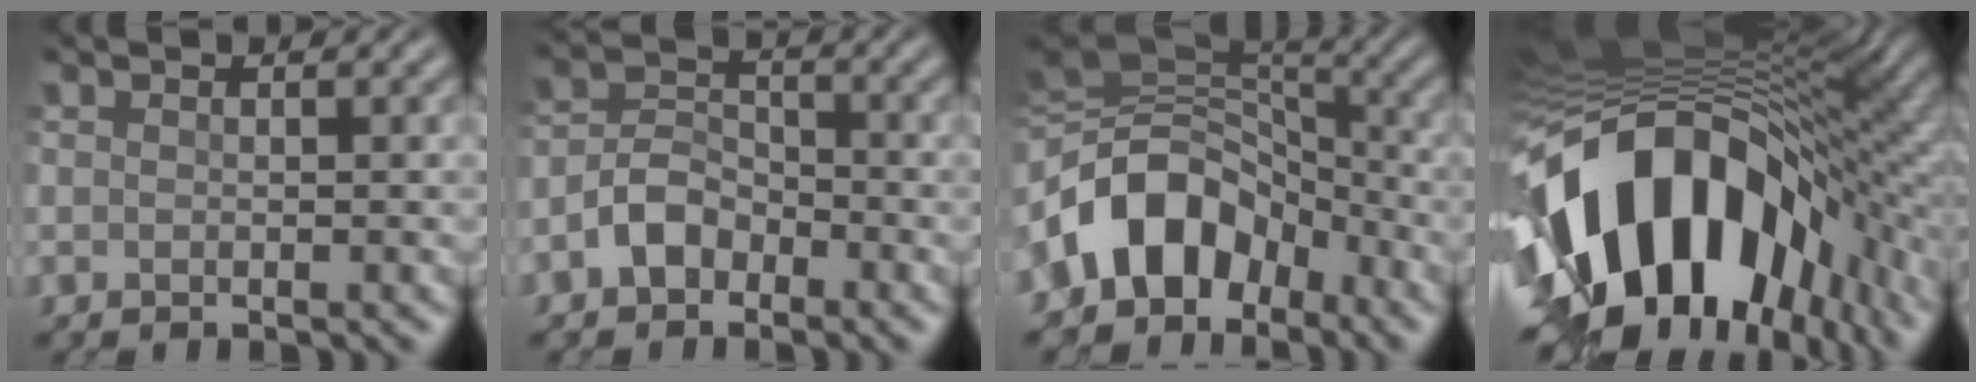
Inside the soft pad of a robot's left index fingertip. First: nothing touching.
{"total": 3.4, "force": [-1.9, 2.2, 1.7], "torque": [-0.029, 0.011, -0.045]}
{"total": 9.8, "force": [-4.1, 7.2, 5.2], "torque": [-0.079, 0.022, -0.093]}
{"total": 18.0, "force": [-5.7, 10.2, 13.7], "torque": [-0.238, -0.016, -0.095]}